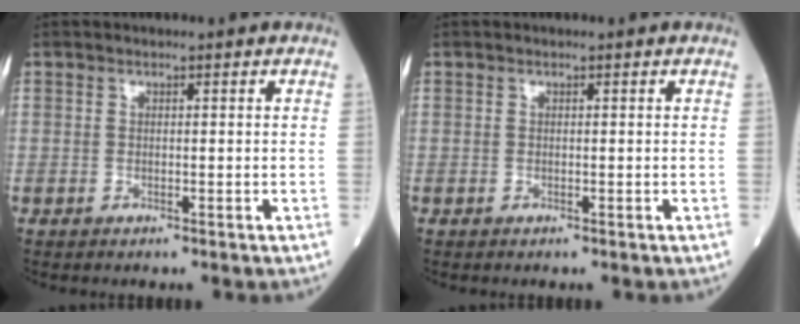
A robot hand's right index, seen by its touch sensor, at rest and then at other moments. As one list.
[{"total": 0.0}]